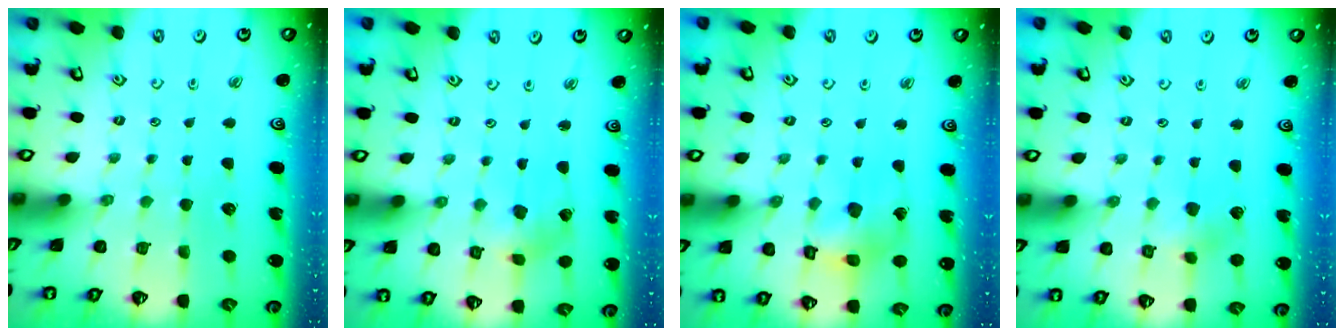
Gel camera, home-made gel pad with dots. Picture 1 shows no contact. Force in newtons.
{"total": 2.6, "press": 2.6, "slide": 0.4}
{"total": 8.8, "press": 8.7, "slide": 0.9}
{"total": 4.1, "press": 4.1, "slide": 0.4}